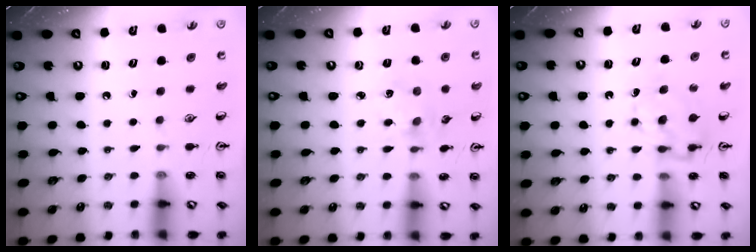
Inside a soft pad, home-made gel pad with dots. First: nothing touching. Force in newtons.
{"total": 2.0, "press": 2.0, "slide": 0.5}
{"total": 7.2, "press": 7.1, "slide": 0.8}